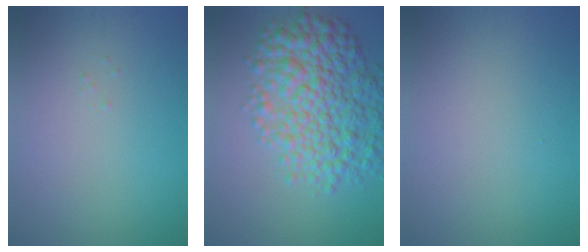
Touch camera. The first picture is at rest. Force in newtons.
{"total": 8.5, "press": 8.5, "slide": 0.1}
{"total": 0.0}